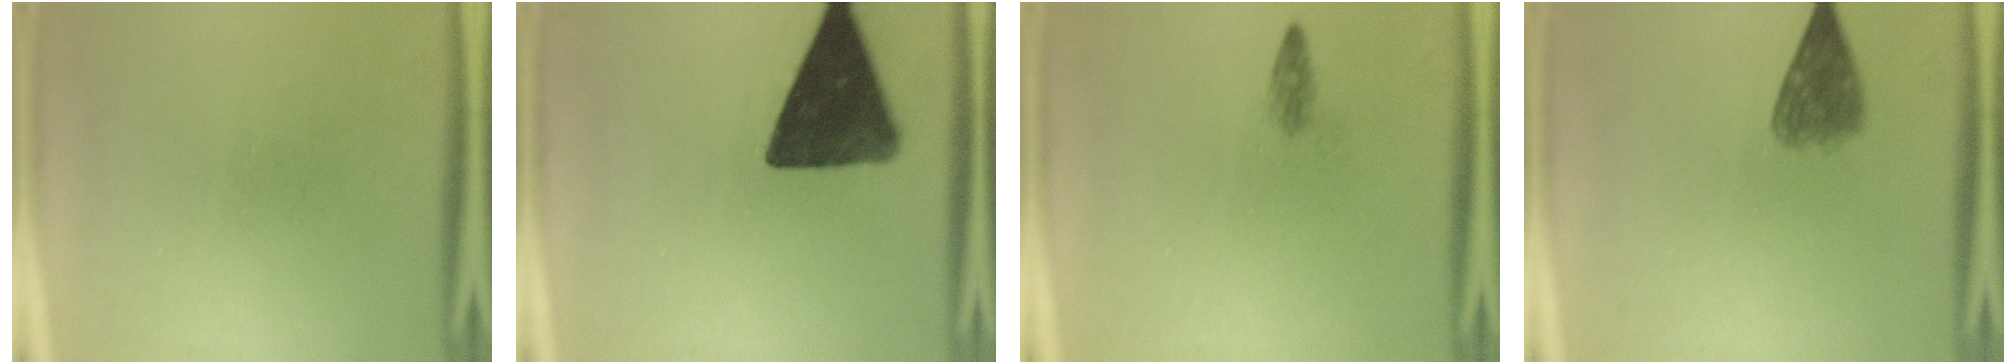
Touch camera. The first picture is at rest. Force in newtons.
{"total": 14.5}
{"total": 1.1}
{"total": 4.1}